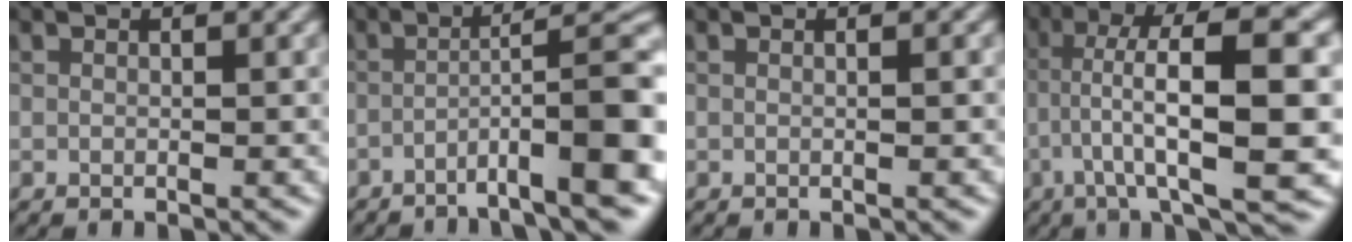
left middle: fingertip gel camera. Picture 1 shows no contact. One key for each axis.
{"total": 9.3, "fx": -3.9, "fy": 1.5, "fz": 8.3, "tx": -0.118, "ty": 0.008, "tz": -0.068}
{"total": 1.3, "fx": 0.0, "fy": 0.7, "fz": 1.0, "tx": -0.010, "ty": -0.007, "tz": -0.013}
{"total": 12.5, "fx": -1.8, "fy": 2.7, "fz": 12.1, "tx": -0.196, "ty": 0.022, "tz": -0.031}